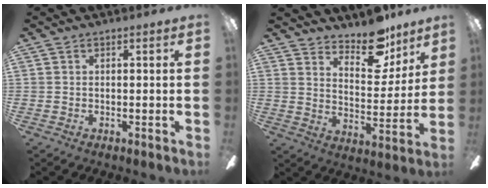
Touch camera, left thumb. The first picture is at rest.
{"total": 13.7, "force": [10.9, 6.1, 5.7], "torque": [-0.068, -0.074, 0.195]}